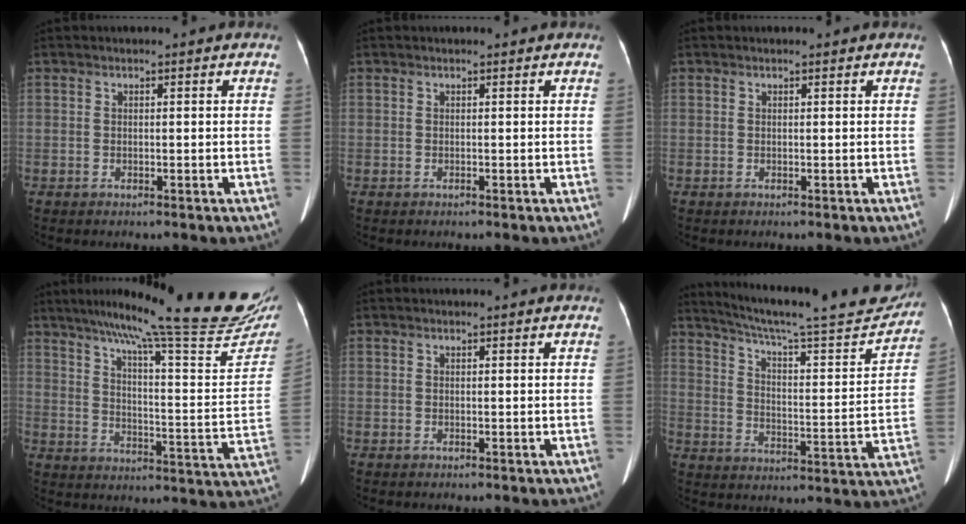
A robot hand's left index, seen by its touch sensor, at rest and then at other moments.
{"total": 0.0}
{"total": 0.0}
{"total": 28.2, "force": [23.5, 1.5, 15.4], "torque": [-0.235, -0.062, 0.301]}
{"total": 1.2, "force": [1.2, -0.1, 0.2], "torque": [-0.012, 0.003, 0.010]}
{"total": 24.6, "force": [22.4, 2.2, 10.0], "torque": [-0.157, -0.048, 0.295]}